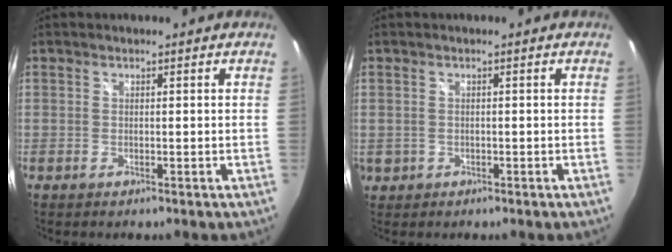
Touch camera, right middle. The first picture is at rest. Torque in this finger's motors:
{"motor_torque": [0.19, -0.29, 0.00, 0.01]}